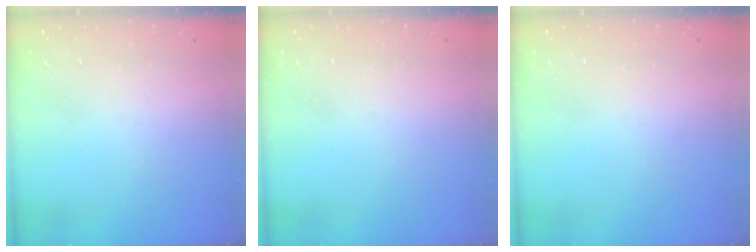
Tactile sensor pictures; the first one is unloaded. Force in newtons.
{"total": 0.0}
{"total": 0.0}